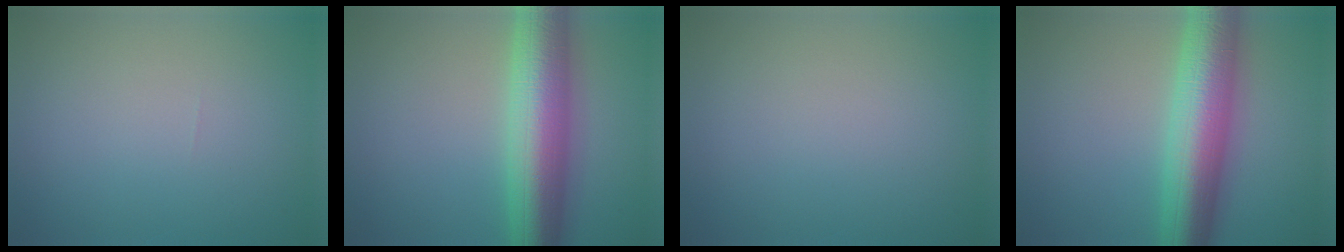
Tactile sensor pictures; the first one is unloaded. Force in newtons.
{"total": 9.6, "press": 9.6, "slide": 0.1}
{"total": 0.0}
{"total": 9.4, "press": 9.4, "slide": 0.0}